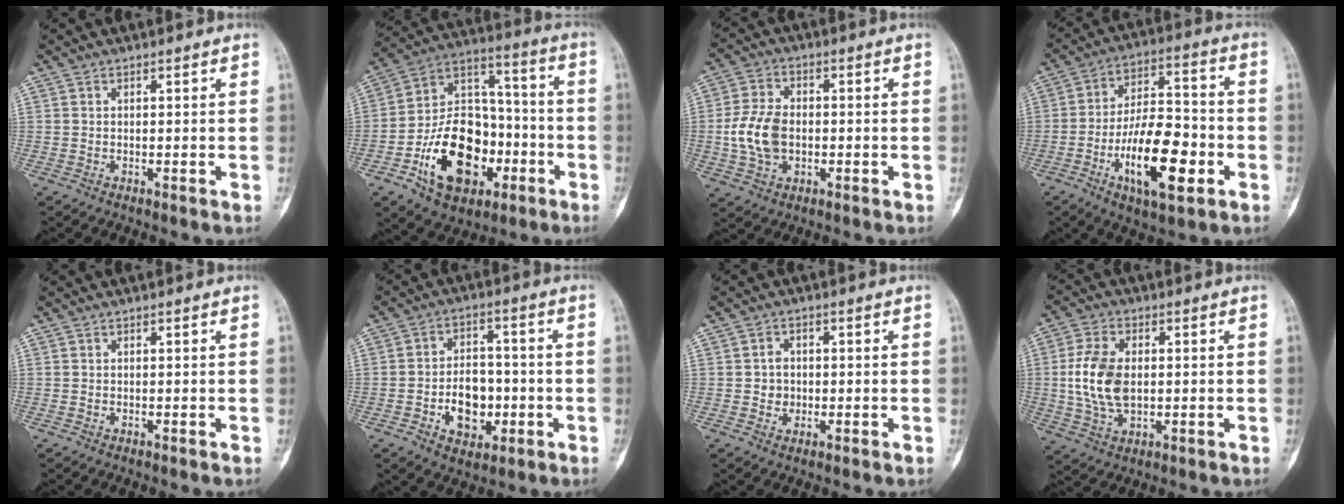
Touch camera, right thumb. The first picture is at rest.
{"total": 21.3, "force": [-7.6, 14.4, 13.8], "torque": [-0.193, 0.065, -0.120]}
{"total": 9.7, "force": [-0.8, 6.6, 7.0], "torque": [-0.129, 0.009, -0.017]}
{"total": 17.1, "force": [-5.7, 7.1, 14.5], "torque": [-0.231, 0.029, -0.091]}
{"total": 0.0}
{"total": 10.2, "force": [-2.6, 7.3, 6.6], "torque": [-0.069, 0.023, -0.038]}
{"total": 3.2, "force": [-0.1, 2.9, 1.3], "torque": [-0.003, 0.006, -0.003]}
{"total": 10.8, "force": [0.3, 6.5, 8.6], "torque": [-0.175, 0.002, 0.011]}